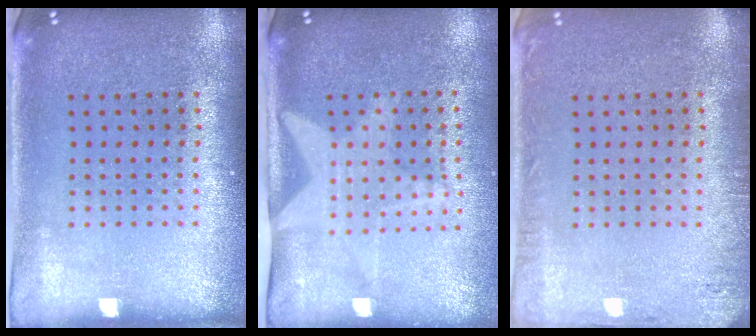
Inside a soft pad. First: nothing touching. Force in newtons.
{"total": 1.5, "press": 1.4, "slide": 0.5}
{"total": 1.7, "press": 1.7, "slide": 0.2}